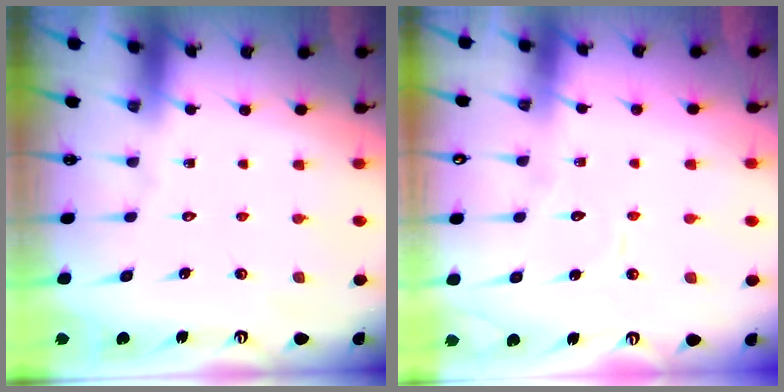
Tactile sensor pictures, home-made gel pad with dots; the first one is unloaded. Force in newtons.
{"total": 4.8, "press": 4.8, "slide": 0.4}